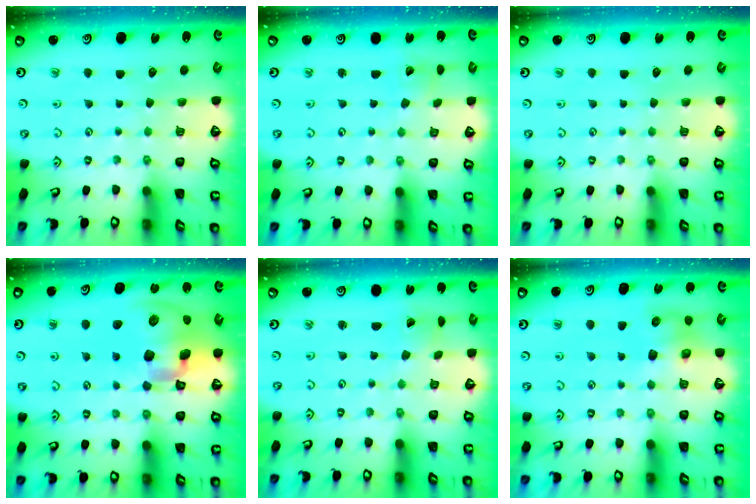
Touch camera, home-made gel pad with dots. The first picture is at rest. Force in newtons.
{"total": 3.0, "press": 3.0, "slide": 0.2}
{"total": 0.0}
{"total": 20.9, "press": 20.6, "slide": 3.6}
{"total": 2.1, "press": 2.1, "slide": 0.3}
{"total": 7.9, "press": 7.7, "slide": 1.6}